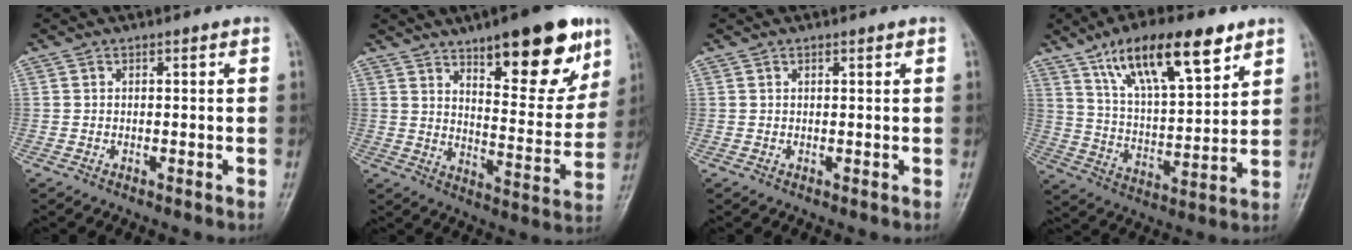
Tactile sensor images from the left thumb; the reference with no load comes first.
{"total": 19.5, "force": [11.4, 6.8, 14.2], "torque": [-0.150, -0.057, 0.169]}
{"total": 0.5, "force": [0.4, 0.1, 0.4], "torque": [-0.006, -0.001, 0.007]}
{"total": 18.3, "force": [10.8, 6.4, 13.3], "torque": [-0.193, -0.039, 0.191]}